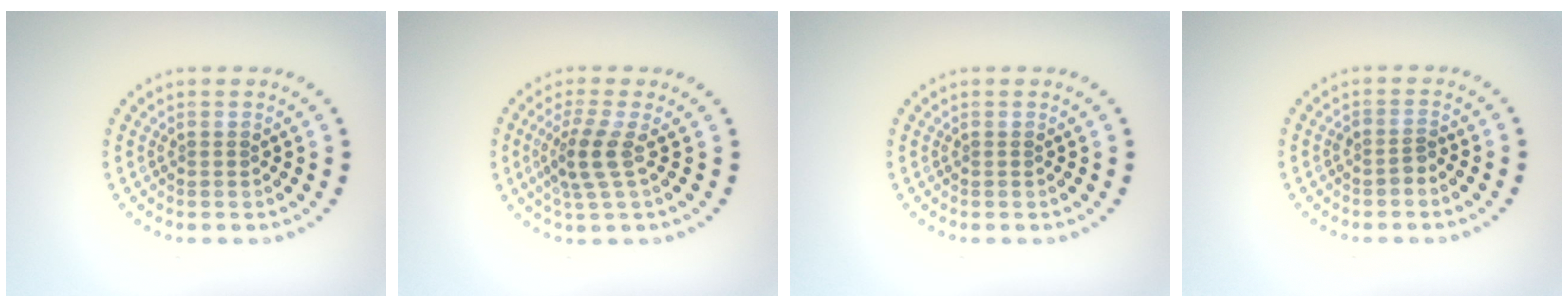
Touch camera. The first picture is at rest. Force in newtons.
{"total": 2.9, "press": 2.4, "slide": 1.7}
{"total": 0.0}
{"total": 1.0, "press": 0.8, "slide": 0.6}